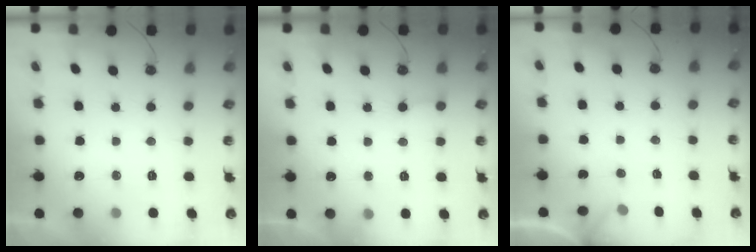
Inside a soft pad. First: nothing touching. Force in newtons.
{"total": 6.1, "press": 6.0, "slide": 0.5}
{"total": 3.0, "press": 3.0, "slide": 0.2}